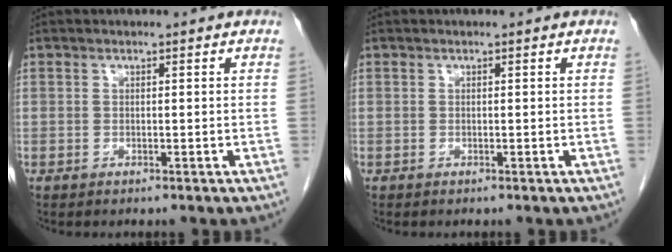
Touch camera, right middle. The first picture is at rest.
{"total": 0.0}